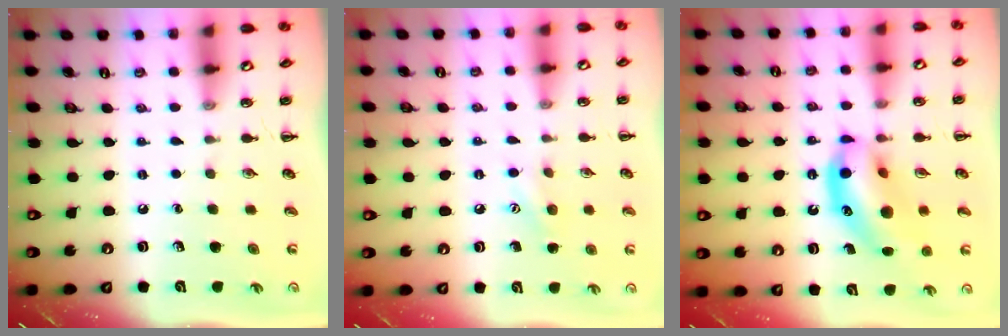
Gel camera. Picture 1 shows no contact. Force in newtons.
{"total": 7.5, "press": 7.3, "slide": 1.5}
{"total": 15.2, "press": 14.8, "slide": 3.3}